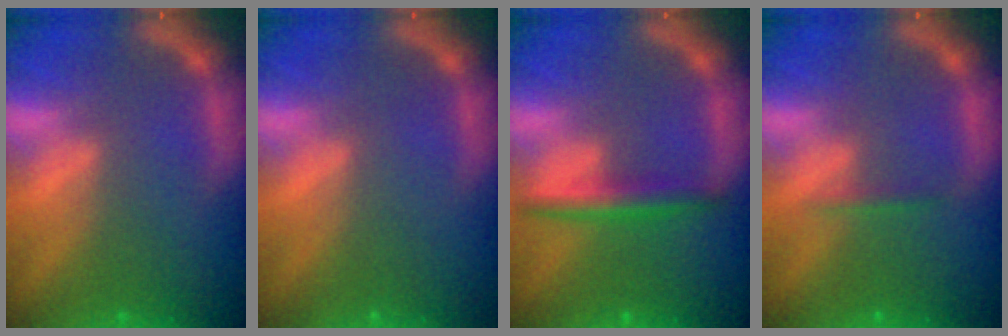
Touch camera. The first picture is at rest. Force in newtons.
{"total": 0.0}
{"total": 3.0}
{"total": 0.9}